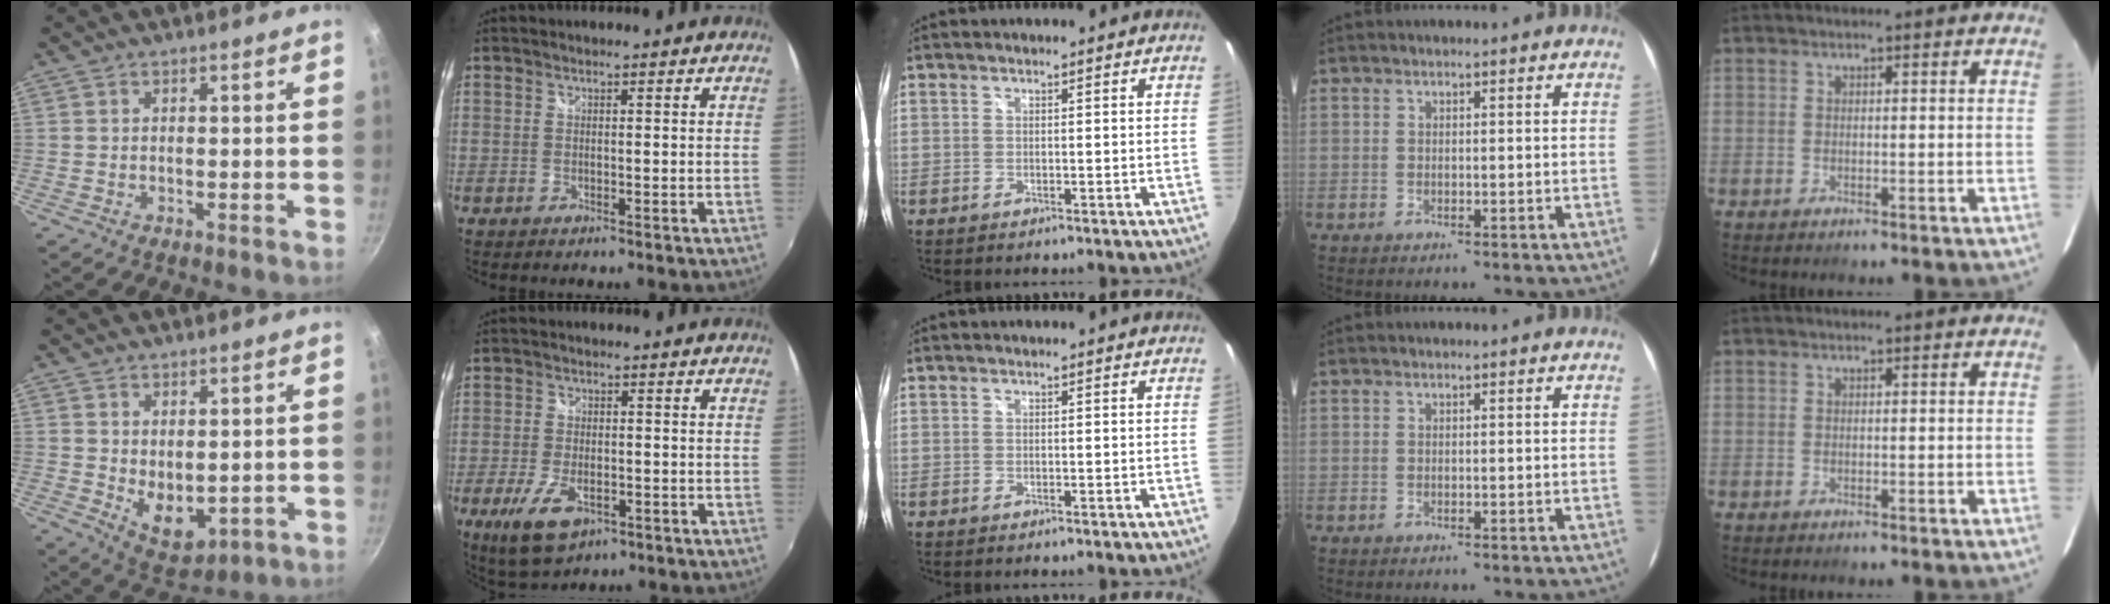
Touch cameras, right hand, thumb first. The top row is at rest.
{"thumb": {"total": 7.0, "force": [0.7, 4.4, 5.5], "torque": [-0.064, -0.023, 0.031]}, "index": {"total": 9.6, "force": [-4.7, 4.7, 7.0], "torque": [-0.155, -0.021, -0.078]}}